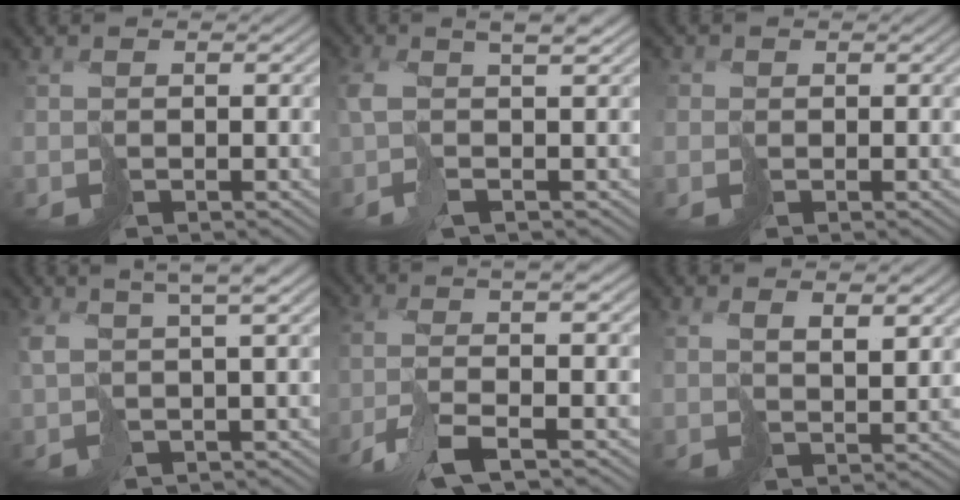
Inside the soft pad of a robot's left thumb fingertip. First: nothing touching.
{"total": 6.3, "force": [0.6, 1.9, 6.0], "torque": [-0.106, 0.007, 0.001]}
{"total": 1.5, "force": [-0.3, 1.5, 0.3], "torque": [-0.010, -0.005, -0.007]}
{"total": 5.3, "force": [2.3, 1.2, 4.6], "torque": [-0.074, 0.014, 0.039]}
{"total": 10.3, "force": [-3.7, 2.9, 9.2], "torque": [-0.161, -0.006, -0.074]}
{"total": 4.0, "force": [2.7, 1.1, 2.7], "torque": [-0.046, -0.004, 0.055]}